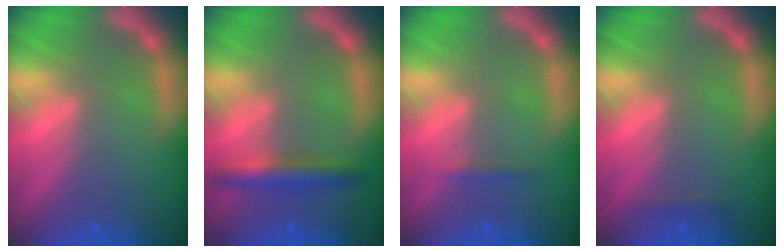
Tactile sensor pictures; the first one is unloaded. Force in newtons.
{"total": 3.5}
{"total": 0.9}
{"total": 0.9}